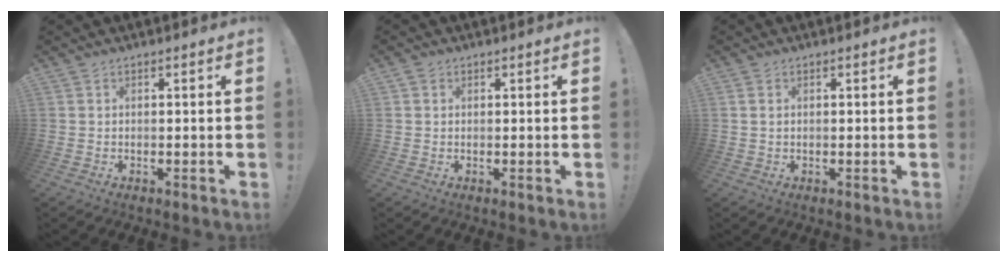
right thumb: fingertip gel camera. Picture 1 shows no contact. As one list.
[{"total": 1.0, "force": [0.5, 0.8, 0.1], "torque": [-0.001, 0.001, 0.010]}, {"total": 1.0, "force": [0.4, 0.7, 0.6], "torque": [-0.012, 0.003, 0.008]}]